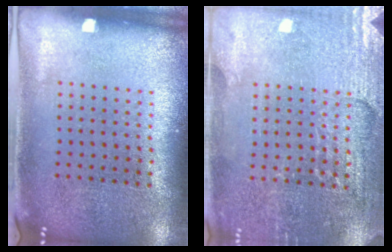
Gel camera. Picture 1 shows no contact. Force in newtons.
{"total": 3.1, "press": 3.1, "slide": 0.3}